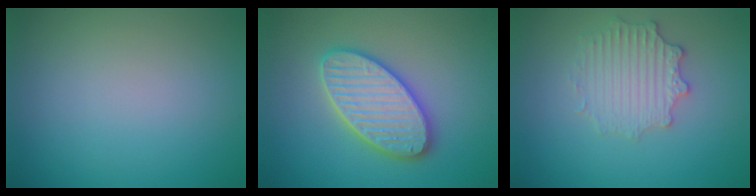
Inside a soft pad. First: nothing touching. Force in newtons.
{"total": 5.6, "press": 5.5, "slide": 0.6}
{"total": 2.7, "press": 2.6, "slide": 0.5}